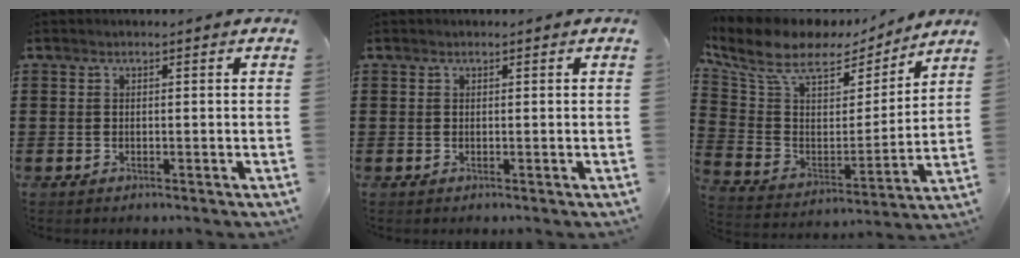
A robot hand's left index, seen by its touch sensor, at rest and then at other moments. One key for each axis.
{"total": 0.0}
{"total": 10.6, "fx": 7.8, "fy": 4.6, "fz": 5.5, "tx": -0.142, "ty": -0.040, "tz": 0.137}